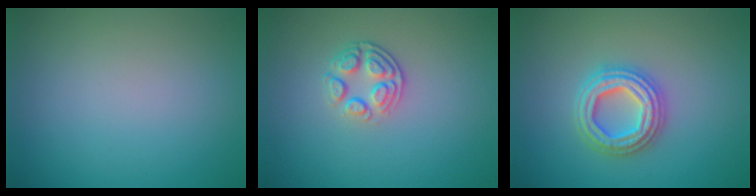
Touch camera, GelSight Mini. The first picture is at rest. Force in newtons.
{"total": 3.0, "press": 2.3, "slide": 1.9}
{"total": 4.7, "press": 4.6, "slide": 0.7}